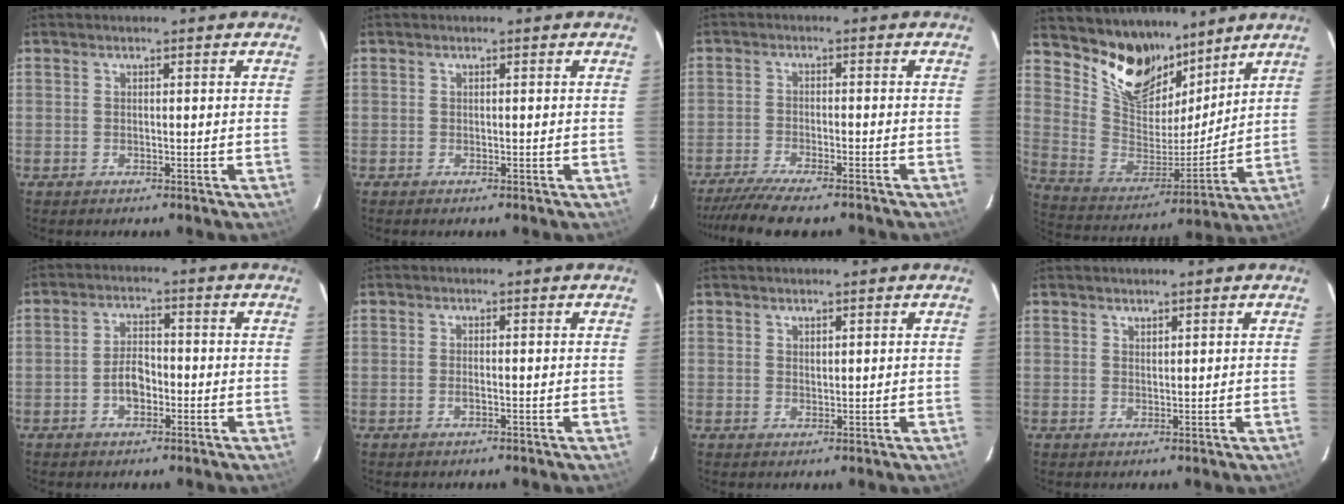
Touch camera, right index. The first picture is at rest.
{"total": 0.0}
{"total": 11.3, "force": [-9.7, 1.9, 5.6], "torque": [-0.129, -0.028, -0.162]}
{"total": 16.2, "force": [12.2, 8.4, 6.6], "torque": [-0.148, -0.005, 0.233]}
{"total": 4.5, "force": [-1.7, 2.7, 3.1], "torque": [-0.063, 0.008, -0.027]}
{"total": 1.0, "force": [-0.4, 0.2, 0.8], "torque": [-0.018, -0.001, -0.007]}
{"total": 1.1, "force": [0.9, 0.6, 0.3], "torque": [-0.003, 0.001, 0.016]}
{"total": 1.0, "force": [0.9, 0.3, 0.1], "torque": [-0.004, 0.001, 0.018]}